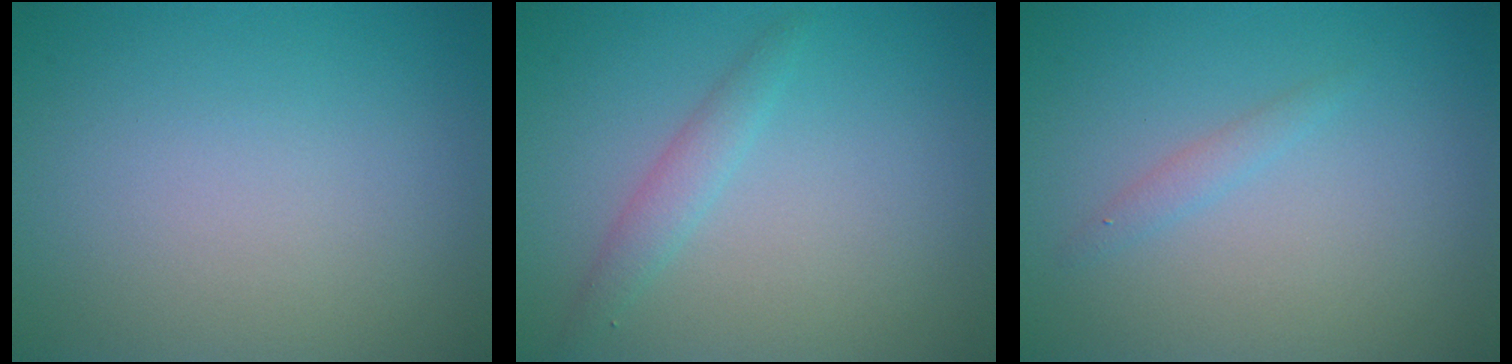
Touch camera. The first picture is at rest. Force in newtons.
{"total": 1.6, "press": 1.6, "slide": 0.1}
{"total": 0.9, "press": 0.9, "slide": 0.1}